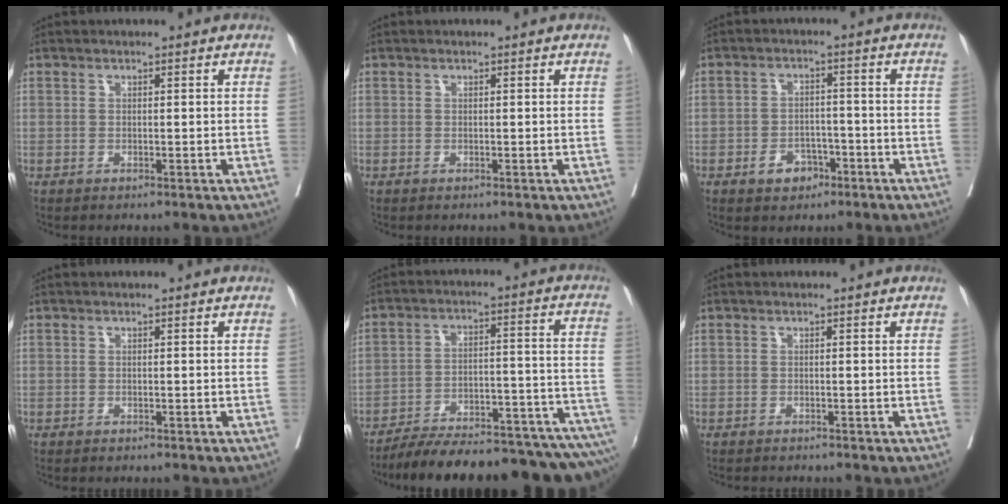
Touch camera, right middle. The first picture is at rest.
{"total": 0.0}
{"total": 4.0, "force": [-2.2, 2.7, 2.0], "torque": [-0.030, 0.006, -0.029]}
{"total": 2.0, "force": [-1.7, 0.3, 0.8], "torque": [-0.017, -0.005, -0.020]}
{"total": 26.1, "force": [-23.2, 3.1, 11.6], "torque": [-0.105, 0.013, -0.316]}
{"total": 2.9, "force": [-2.7, 0.3, 0.9], "torque": [-0.015, -0.007, -0.036]}